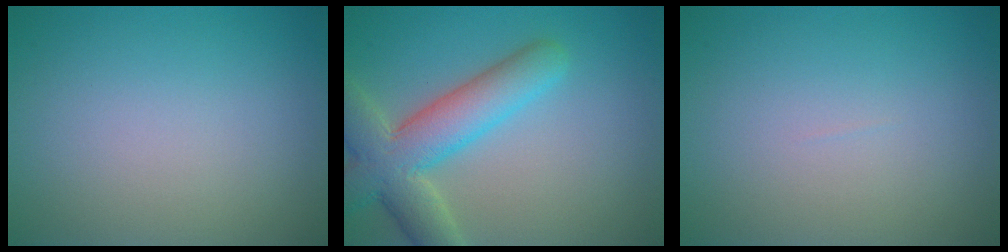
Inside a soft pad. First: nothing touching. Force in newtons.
{"total": 7.1, "press": 7.1, "slide": 0.5}
{"total": 0.0}